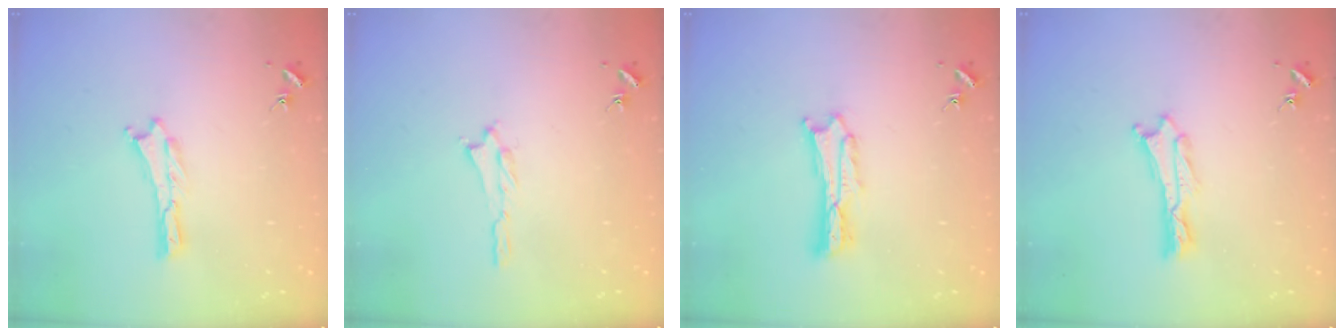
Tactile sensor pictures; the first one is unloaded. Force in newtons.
{"total": 1.2, "press": 1.2, "slide": 0.3}
{"total": 2.7, "press": 2.7, "slide": 0.3}
{"total": 0.7, "press": 0.6, "slide": 0.2}